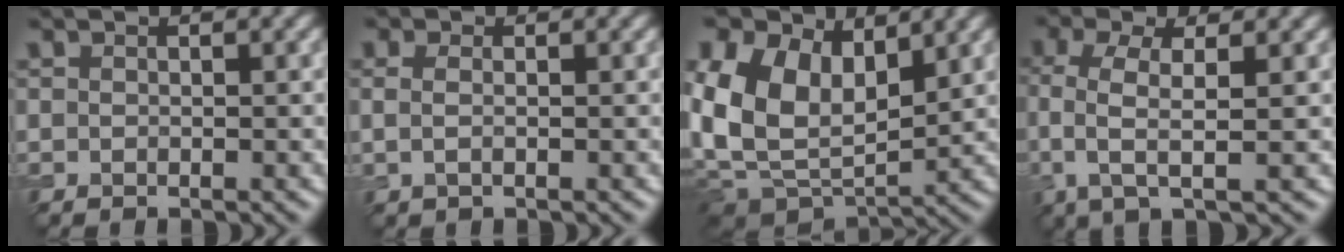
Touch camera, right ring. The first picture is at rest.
{"total": 1.7, "force": [0.4, 0.9, 1.4], "torque": [-0.030, -0.001, -0.005]}
{"total": 14.1, "force": [3.9, 9.3, 9.8], "torque": [-0.195, 0.016, 0.074]}
{"total": 4.3, "force": [0.1, 1.3, 4.1], "torque": [-0.089, 0.002, -0.001]}